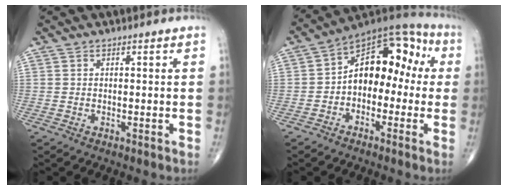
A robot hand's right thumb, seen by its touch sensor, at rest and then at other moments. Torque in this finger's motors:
{"motor_torque": [1.71, 1.90, 0.91, -0.44, 0.07]}